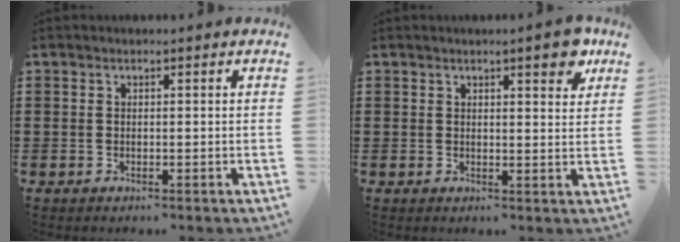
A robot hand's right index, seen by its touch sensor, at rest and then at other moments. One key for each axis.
{"total": 4.4, "fx": 2.8, "fy": 1.1, "fz": 3.3, "tx": -0.038, "ty": -0.005, "tz": 0.041}